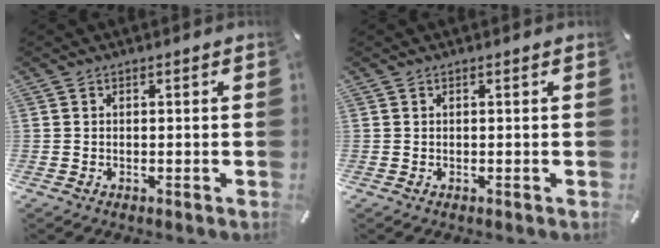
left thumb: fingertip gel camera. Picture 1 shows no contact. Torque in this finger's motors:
{"motor_torque": [0.00, 0.00, -0.02, -0.11, 0.01]}